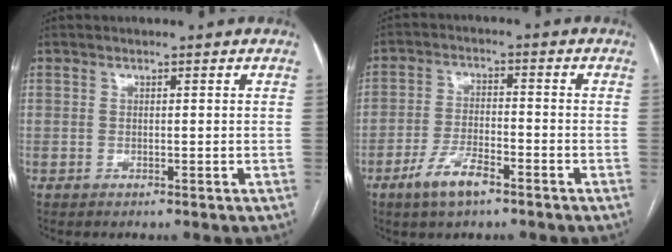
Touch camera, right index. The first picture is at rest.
{"total": 6.7, "force": [-4.4, 1.9, 4.7], "torque": [-0.096, -0.004, -0.079]}